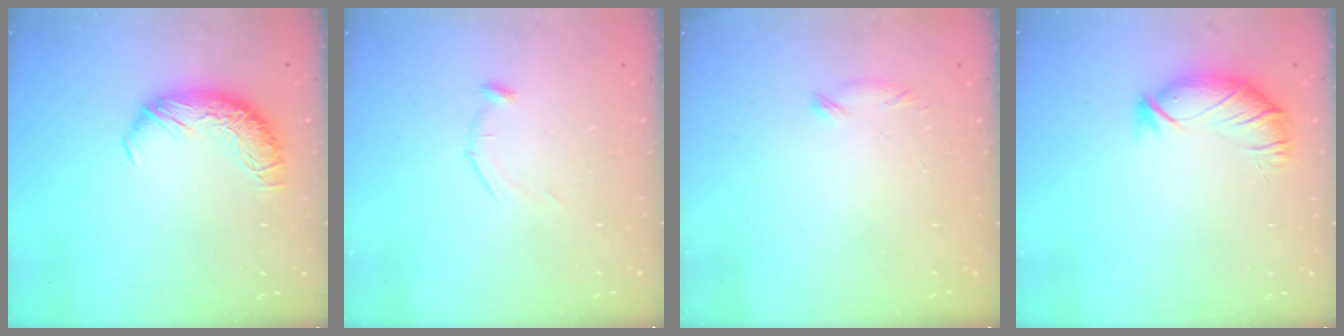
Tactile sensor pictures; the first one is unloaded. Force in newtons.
{"total": 7.8, "press": 7.7, "slide": 0.6}
{"total": 7.0, "press": 7.0, "slide": 0.6}
{"total": 3.0, "press": 2.4, "slide": 1.9}